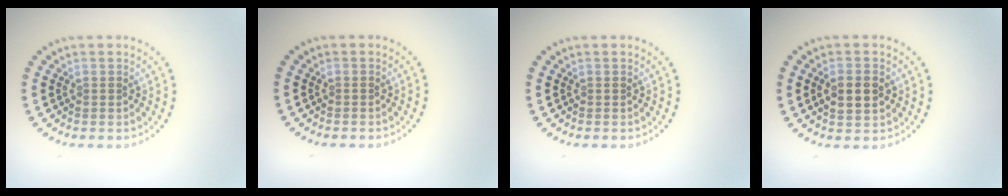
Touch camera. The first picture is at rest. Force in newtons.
{"total": 0.0}
{"total": 0.0}
{"total": 2.8, "press": 2.8, "slide": 0.3}